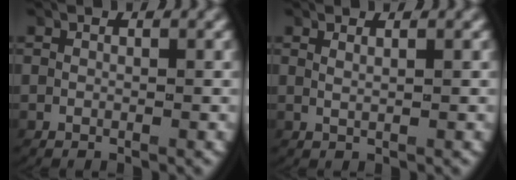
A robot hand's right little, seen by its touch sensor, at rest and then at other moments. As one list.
[{"total": 1.0, "force": [0.6, -0.5, 0.6], "torque": [-0.019, -0.005, 0.017]}]